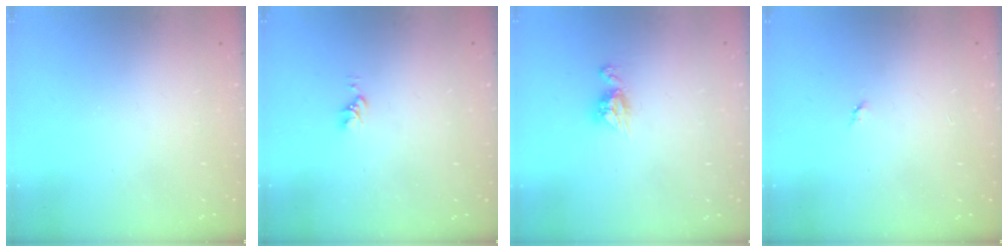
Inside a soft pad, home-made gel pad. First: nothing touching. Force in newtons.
{"total": 3.0, "press": 3.0, "slide": 0.4}
{"total": 7.9, "press": 7.9, "slide": 0.6}
{"total": 2.8, "press": 2.8, "slide": 0.4}